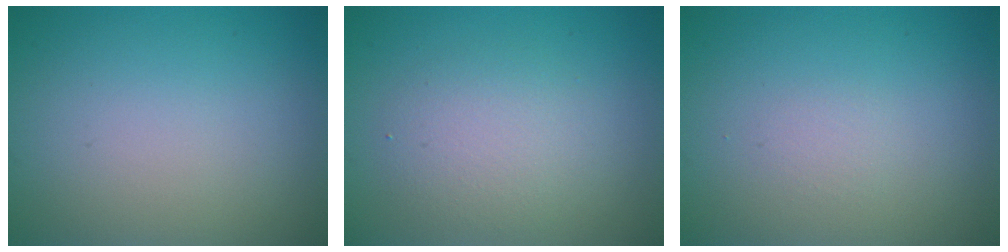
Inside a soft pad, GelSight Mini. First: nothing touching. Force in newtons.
{"total": 2.9, "press": 2.9, "slide": 0.2}
{"total": 0.0}